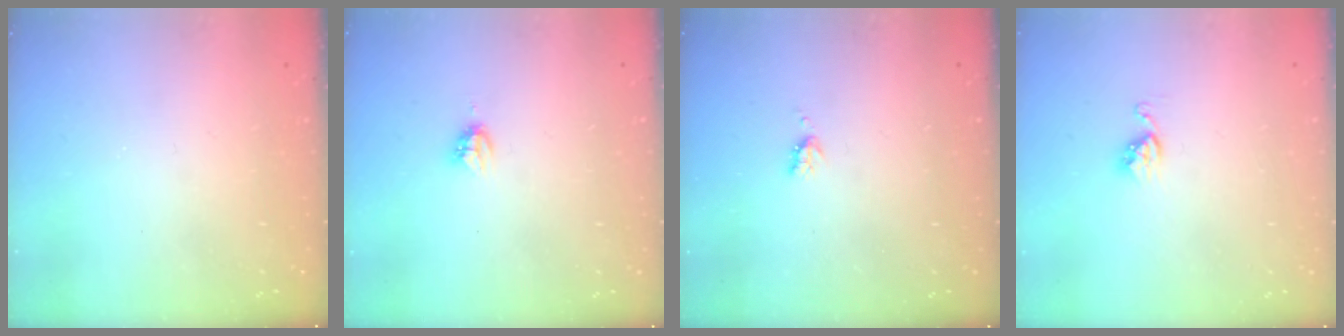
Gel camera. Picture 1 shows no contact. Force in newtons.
{"total": 3.9, "press": 3.9, "slide": 0.5}
{"total": 3.3, "press": 3.3, "slide": 0.6}
{"total": 5.1, "press": 5.0, "slide": 0.5}